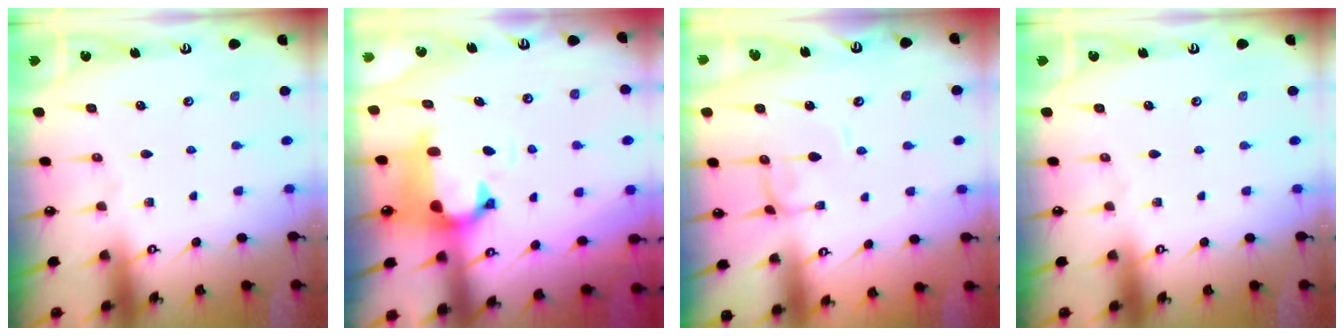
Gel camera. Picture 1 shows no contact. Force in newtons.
{"total": 1.4, "press": 0.4, "slide": 1.3}
{"total": 2.6, "press": 2.6, "slide": 0.0}
{"total": 0.0}